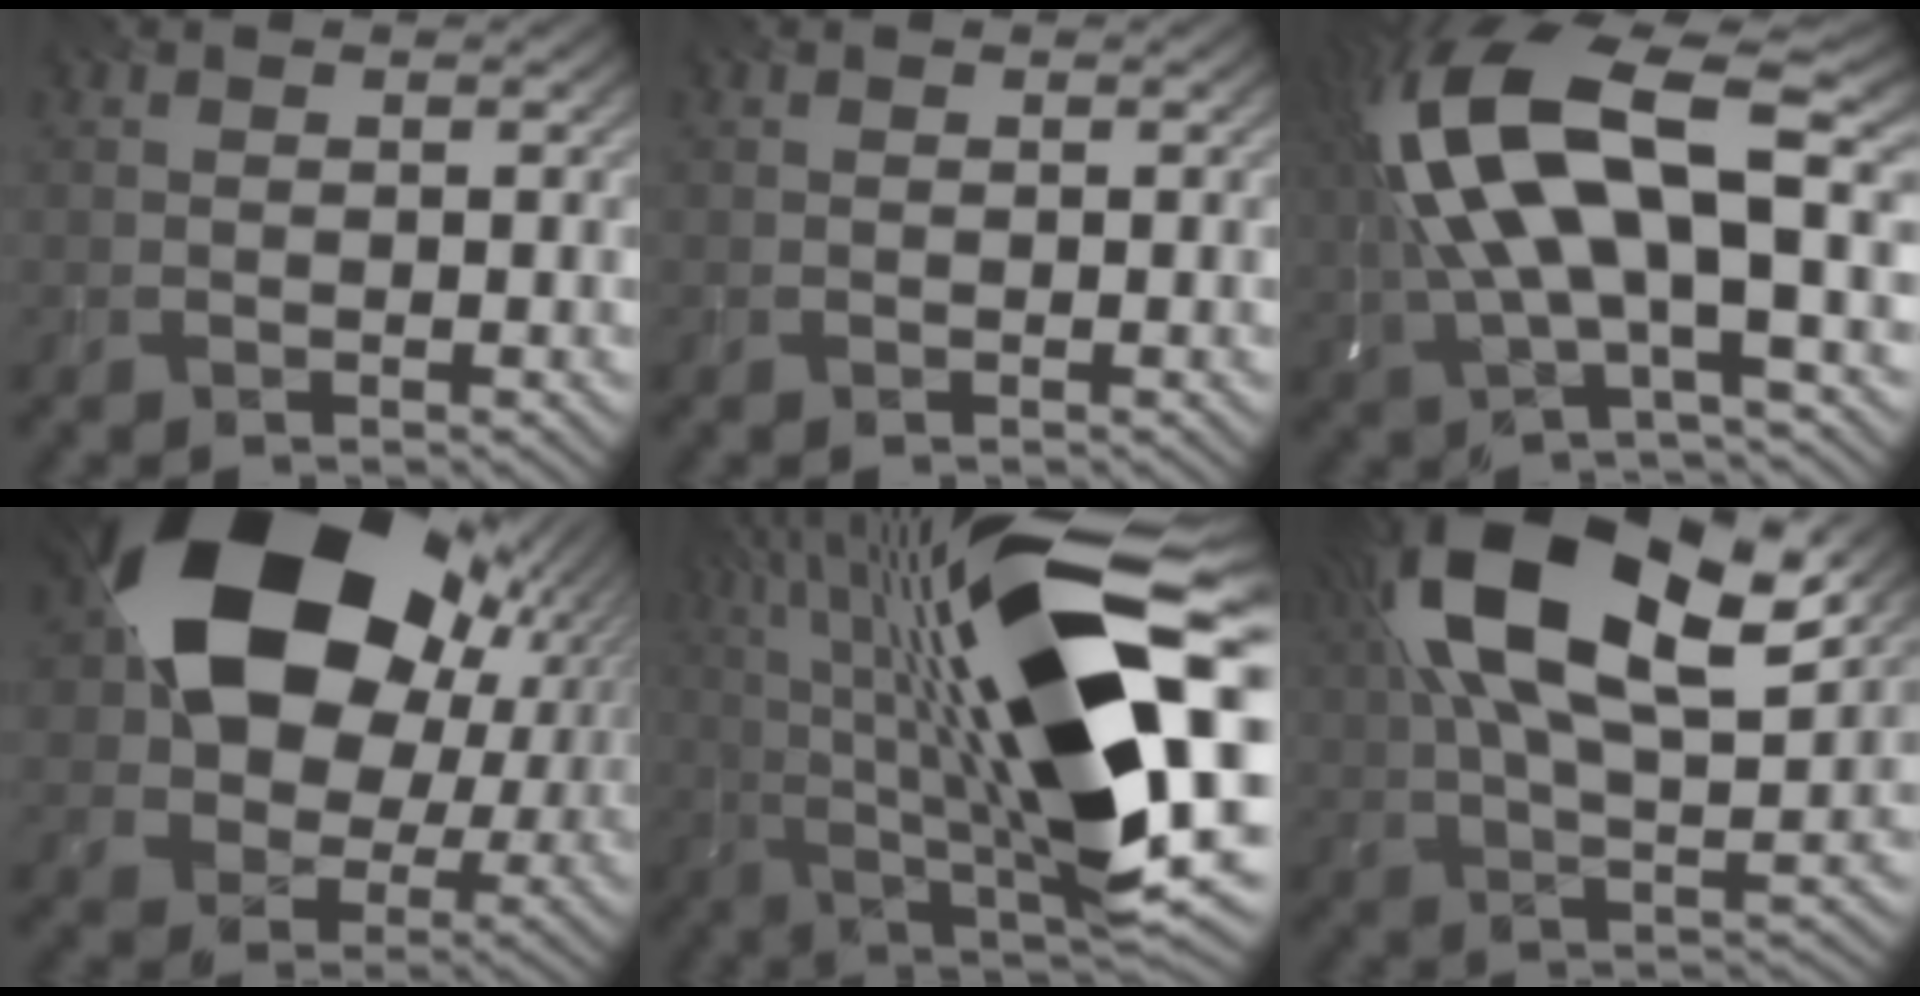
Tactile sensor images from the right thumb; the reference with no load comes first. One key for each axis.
{"total": 0.0}
{"total": 15.7, "fx": 1.4, "fy": 5.6, "fz": 14.6, "tx": -0.328, "ty": 0.013, "tz": 0.025}
{"total": 19.9, "fx": 5.8, "fy": 14.3, "fz": 12.7, "tx": -0.237, "ty": 0.000, "tz": 0.120}
{"total": 20.9, "fx": 2.3, "fy": 6.4, "fz": 19.8, "tx": -0.350, "ty": 0.030, "tz": 0.036}
{"total": 19.6, "fx": 7.6, "fy": 9.5, "fz": 15.4, "tx": -0.299, "ty": 0.037, "tz": 0.111}